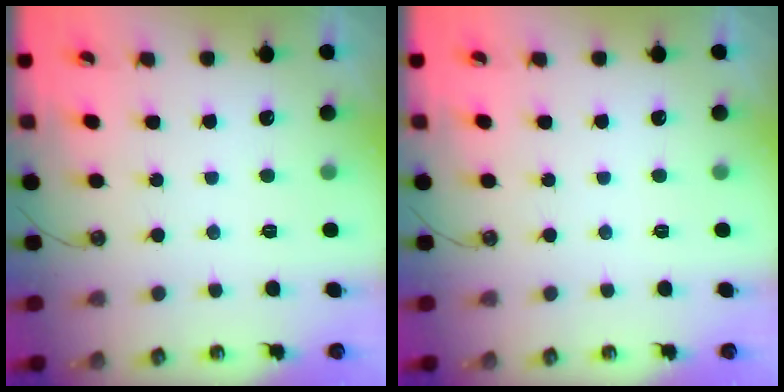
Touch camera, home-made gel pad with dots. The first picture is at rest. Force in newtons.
{"total": 0.0}